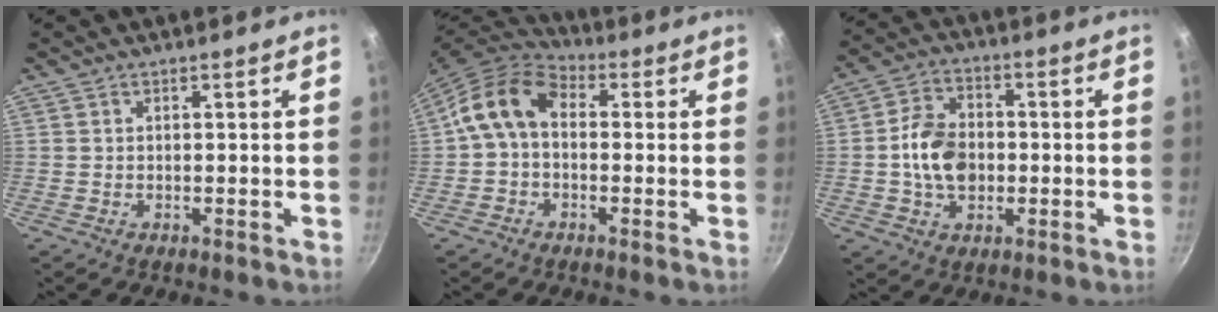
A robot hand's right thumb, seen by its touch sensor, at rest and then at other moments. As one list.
[{"total": 11.2, "force": [0.4, 7.8, 8.0], "torque": [-0.139, 0.032, -0.009]}, {"total": 10.7, "force": [-0.8, 7.6, 7.4], "torque": [-0.114, 0.015, -0.020]}]